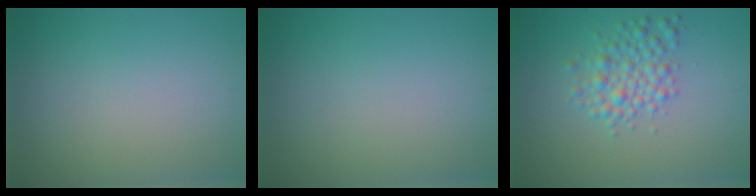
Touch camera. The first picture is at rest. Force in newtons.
{"total": 0.0}
{"total": 3.3, "press": 3.3, "slide": 0.1}